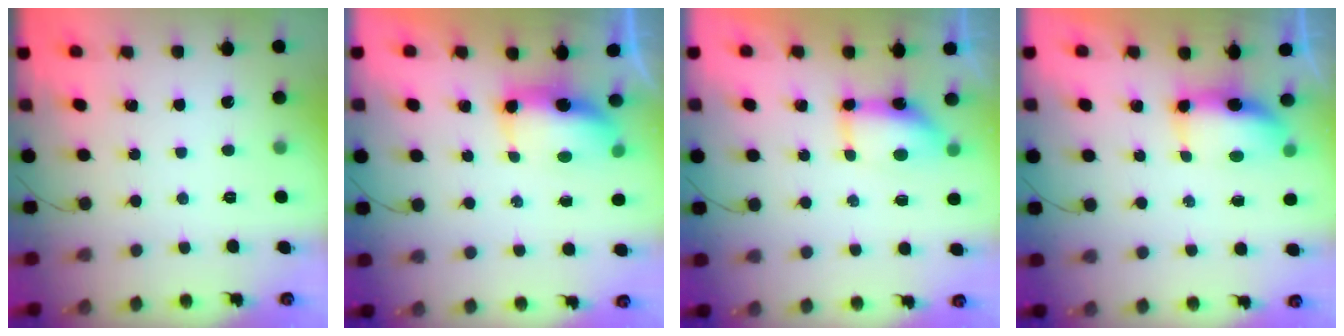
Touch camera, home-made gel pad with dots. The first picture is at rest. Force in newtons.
{"total": 7.0, "press": 6.7, "slide": 1.9}
{"total": 7.1, "press": 7.1, "slide": 0.5}
{"total": 6.8, "press": 6.8, "slide": 0.6}